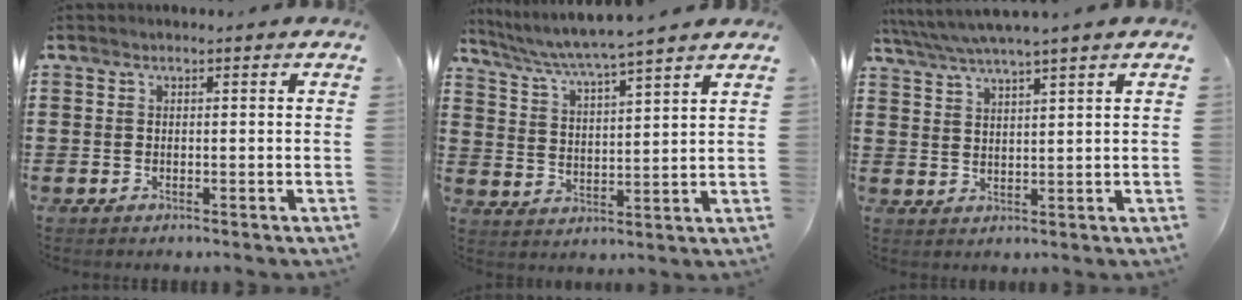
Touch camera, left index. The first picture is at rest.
{"total": 4.9, "force": [4.4, -0.8, 2.0], "torque": [-0.058, -0.032, 0.071]}
{"total": 4.2, "force": [3.5, -0.6, 2.2], "torque": [-0.052, -0.012, 0.061]}